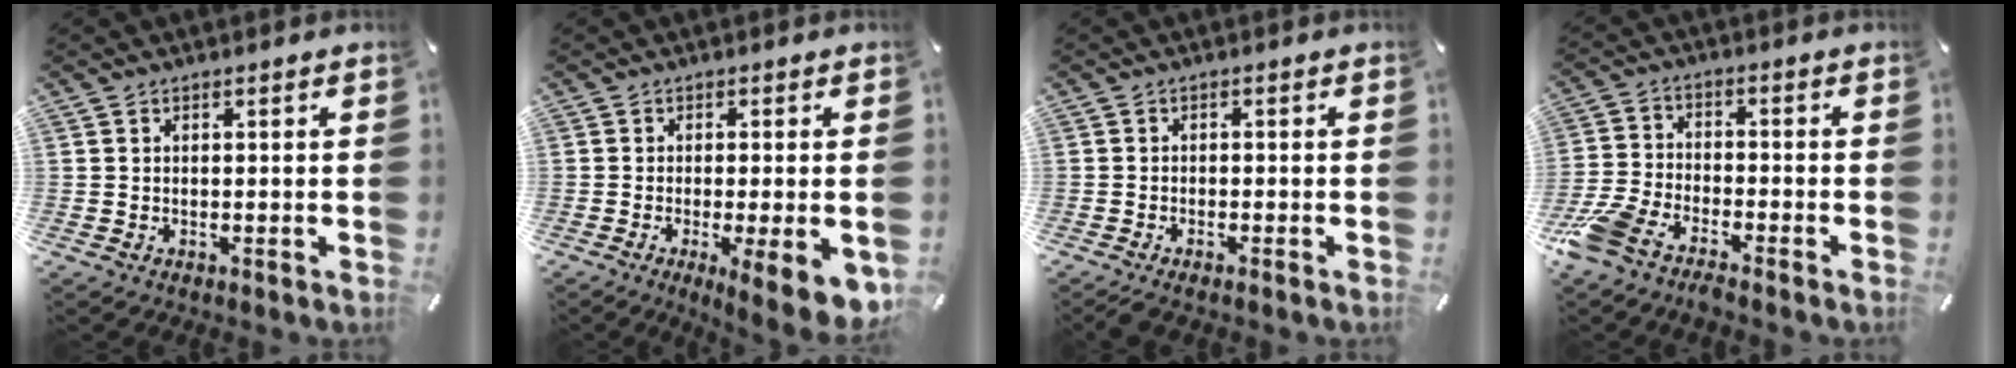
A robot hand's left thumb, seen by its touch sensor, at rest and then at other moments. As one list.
[{"total": 9.0, "force": [-2.6, 1.2, 8.5], "torque": [-0.123, -0.009, -0.034]}, {"total": 1.4, "force": [-1.1, 0.1, 1.0], "torque": [-0.017, 0.004, -0.021]}, {"total": 9.1, "force": [-7.3, 3.0, 4.6], "torque": [-0.110, 0.022, -0.146]}]